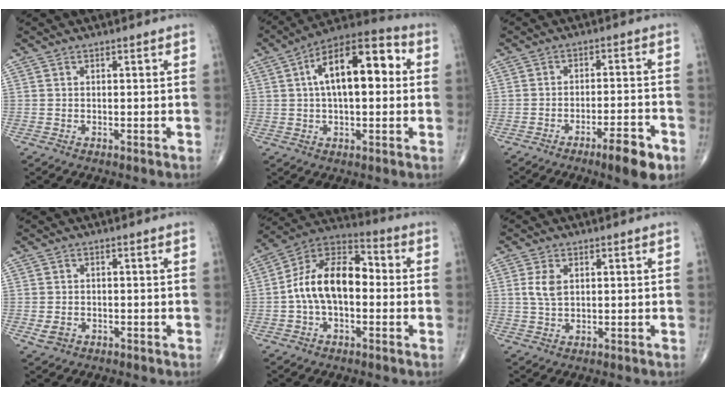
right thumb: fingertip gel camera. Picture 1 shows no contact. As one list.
[{"total": 16.4, "force": [2.9, 7.6, 14.3], "torque": [-0.209, 0.033, 0.036]}, {"total": 8.1, "force": [-4.8, 1.7, 6.2], "torque": [-0.091, 0.023, -0.070]}, {"total": 2.4, "force": [-0.9, 1.8, 1.2], "torque": [-0.021, 0.002, -0.011]}, {"total": 14.8, "force": [-0.8, 8.7, 11.9], "torque": [-0.196, 0.045, -0.029]}, {"total": 3.5, "force": [0.9, 2.4, 2.4], "torque": [-0.039, -0.003, 0.019]}]